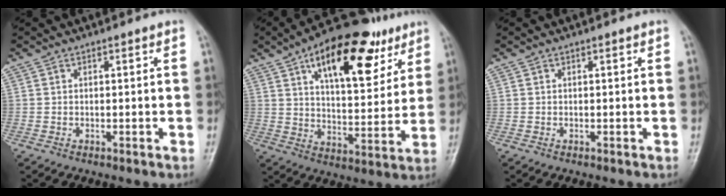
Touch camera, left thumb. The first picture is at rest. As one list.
[{"total": 21.6, "force": [11.1, 9.9, 15.7], "torque": [-0.194, -0.022, 0.172]}, {"total": 0.0}]